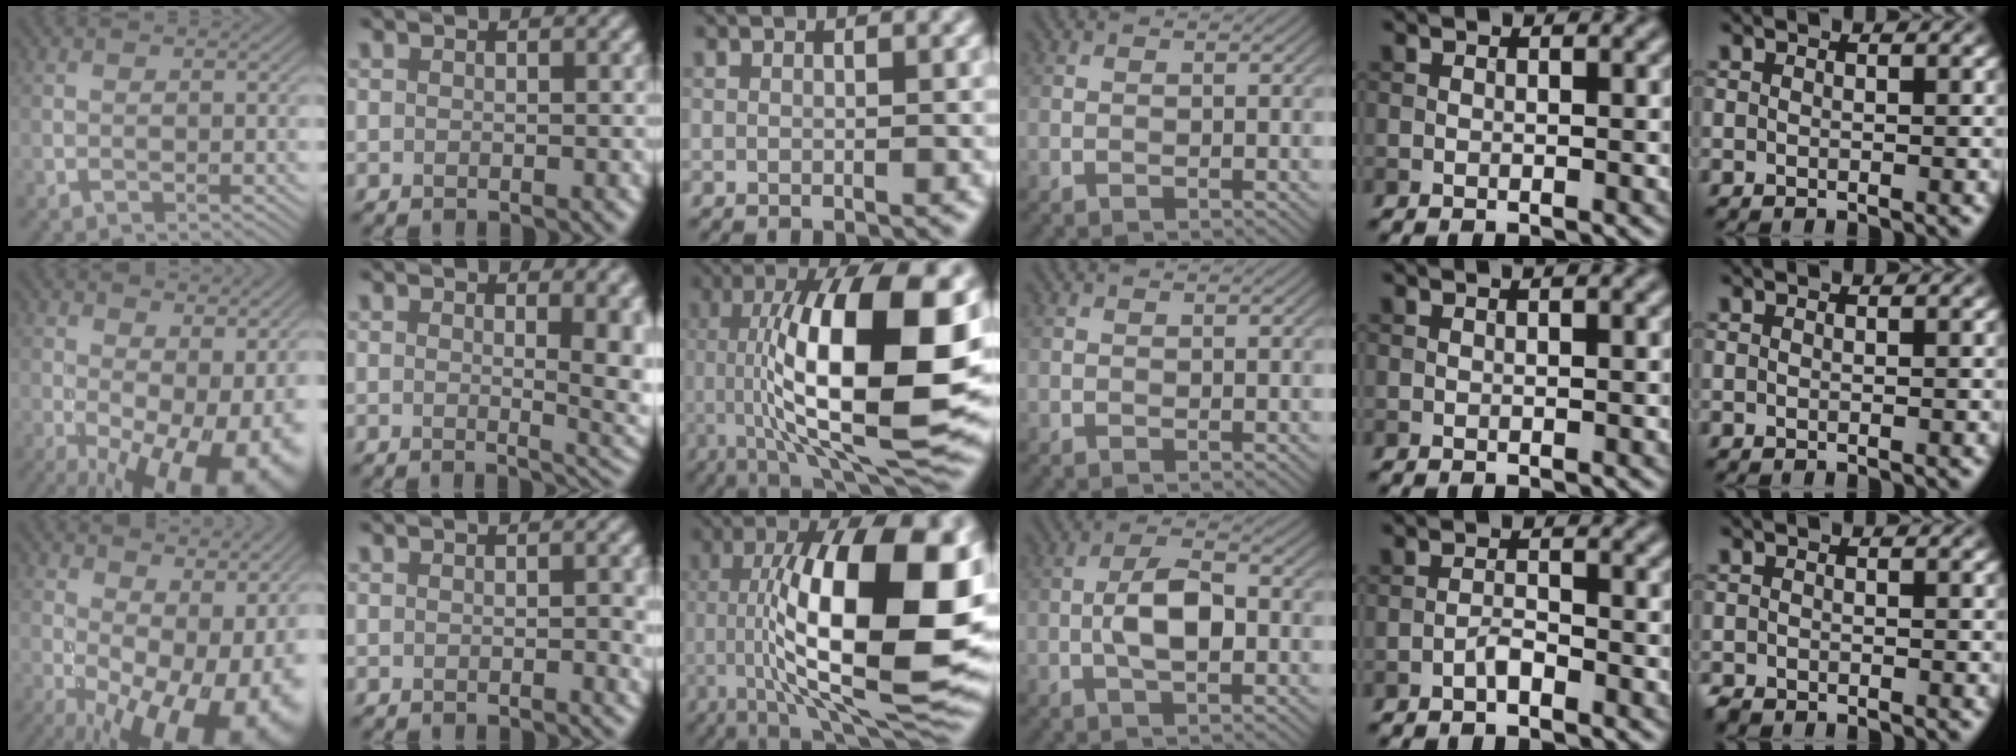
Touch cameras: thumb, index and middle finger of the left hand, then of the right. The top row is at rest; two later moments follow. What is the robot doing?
{"motion": "unscrew", "object": "dispenser bottle"}